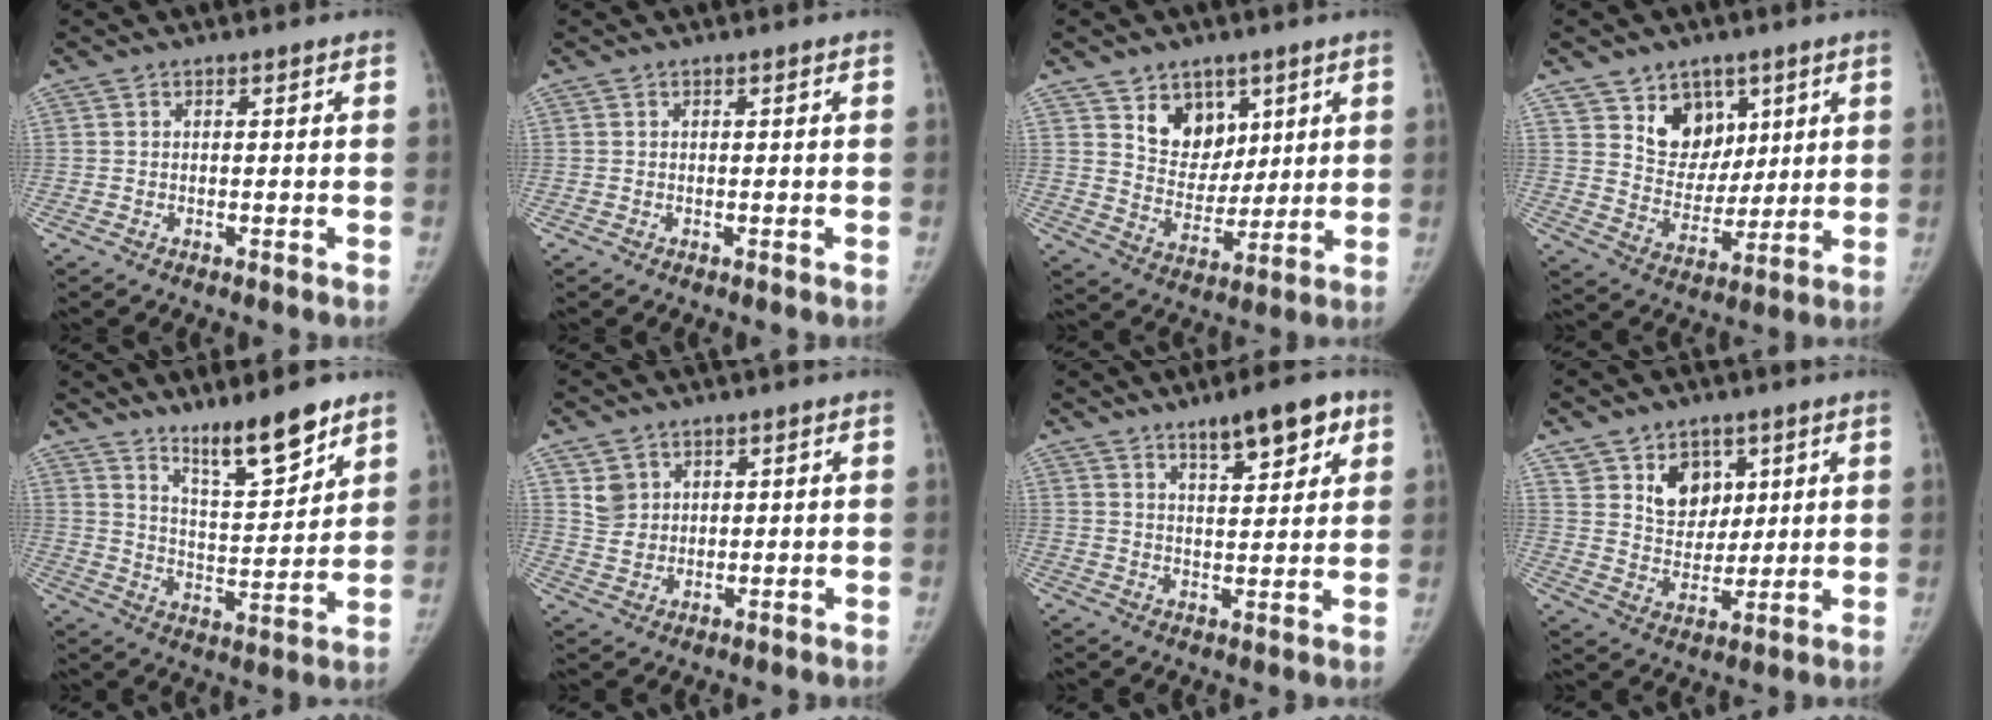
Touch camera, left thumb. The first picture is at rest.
{"total": 0.0}
{"total": 10.3, "force": [5.5, 7.6, 4.3], "torque": [-0.032, -0.036, 0.104]}
{"total": 11.2, "force": [6.0, 8.5, 4.1], "torque": [-0.026, -0.036, 0.114]}
{"total": 12.5, "force": [9.4, 2.7, 7.8], "torque": [-0.104, -0.074, 0.165]}
{"total": 4.7, "force": [2.5, 3.7, 1.4], "torque": [-0.006, -0.018, 0.056]}
{"total": 9.4, "force": [5.8, 3.0, 6.7], "torque": [-0.077, -0.028, 0.089]}
{"total": 9.7, "force": [4.6, 7.1, 4.8], "torque": [-0.042, -0.030, 0.087]}